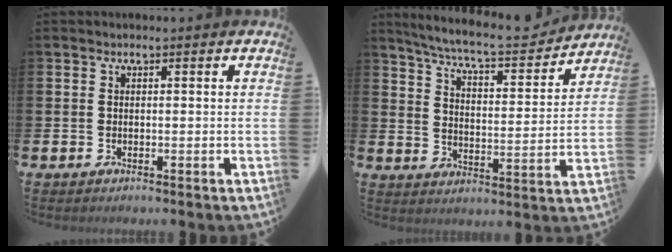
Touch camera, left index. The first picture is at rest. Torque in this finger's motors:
{"motor_torque": [0.97, -1.17, 0.18, 0.08]}